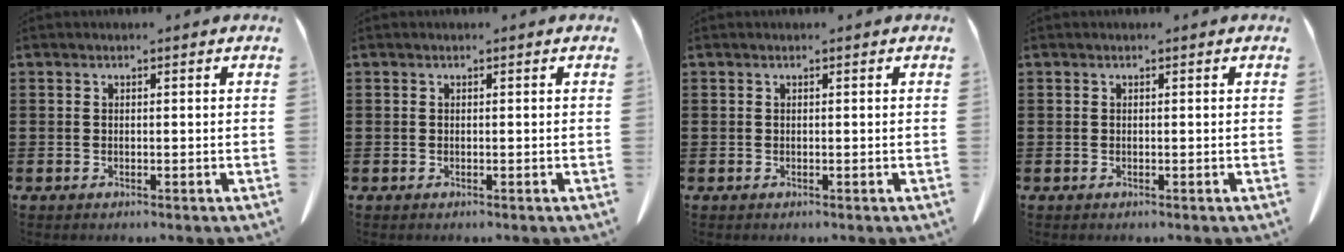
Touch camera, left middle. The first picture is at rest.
{"total": 0.0}
{"total": 0.0}
{"total": 0.0}